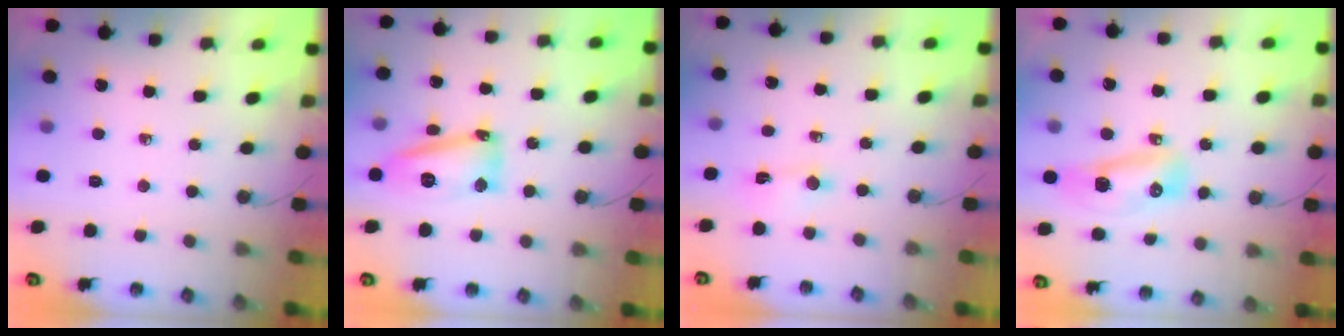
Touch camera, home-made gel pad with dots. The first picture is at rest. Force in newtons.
{"total": 14.3, "press": 14.2, "slide": 1.3}
{"total": 2.5, "press": 2.5, "slide": 0.4}
{"total": 9.4, "press": 9.3, "slide": 1.2}